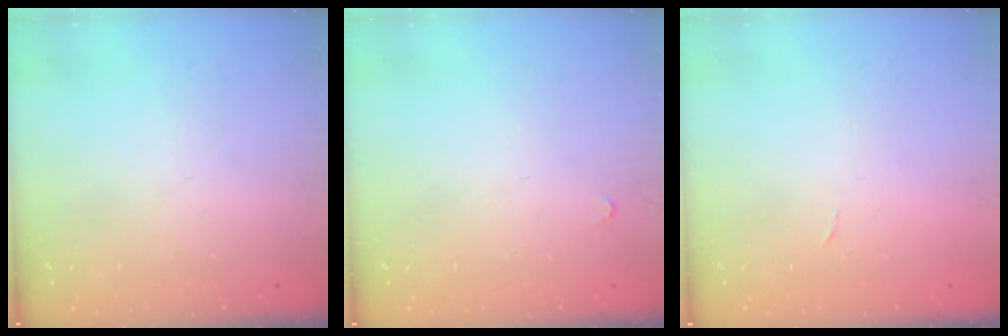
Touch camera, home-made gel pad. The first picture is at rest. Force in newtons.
{"total": 2.8, "press": 2.8, "slide": 0.4}
{"total": 2.4, "press": 2.4, "slide": 0.4}